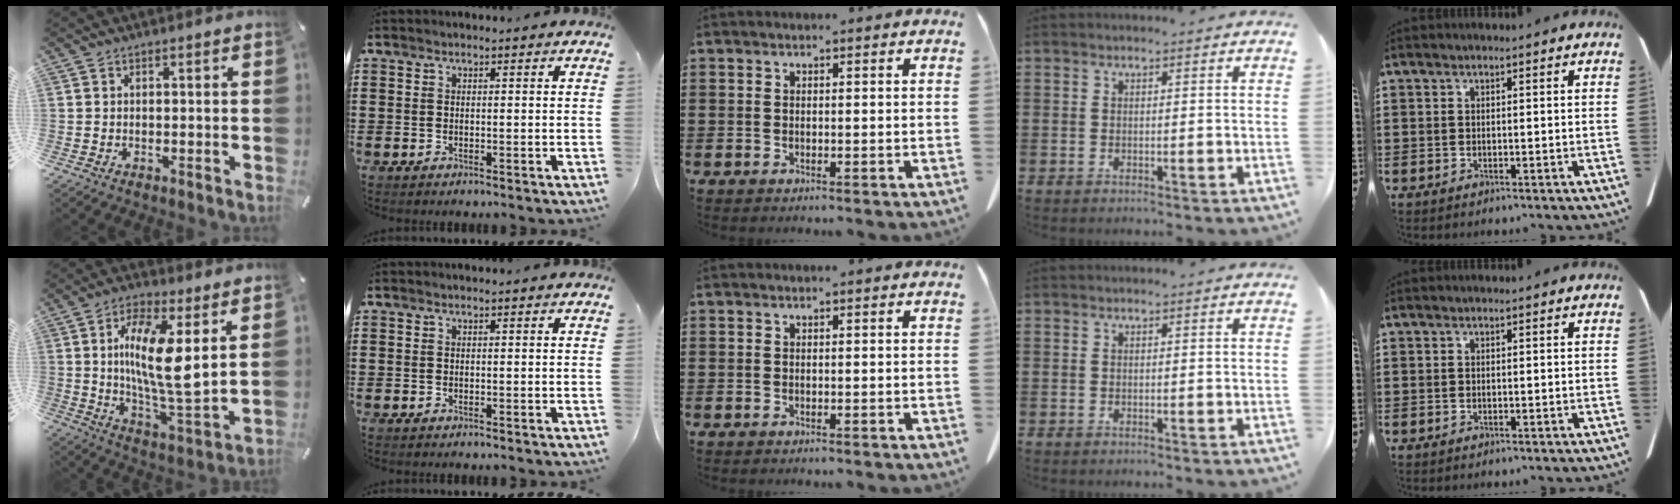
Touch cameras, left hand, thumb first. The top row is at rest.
{"thumb": {"total": 14.5, "force": [3.9, 4.3, 13.3], "torque": [-0.259, -0.028, 0.059]}}